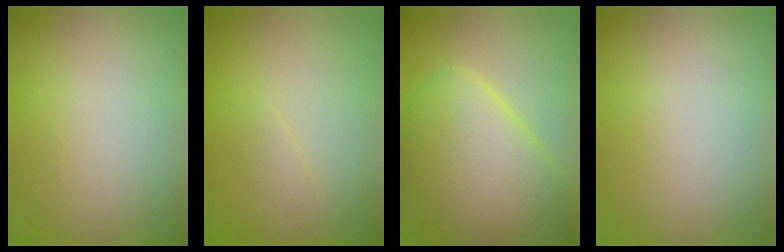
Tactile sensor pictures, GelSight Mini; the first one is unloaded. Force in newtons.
{"total": 0.5, "press": 0.5, "slide": 0.0}
{"total": 8.8, "press": 8.8, "slide": 0.3}
{"total": 0.0}